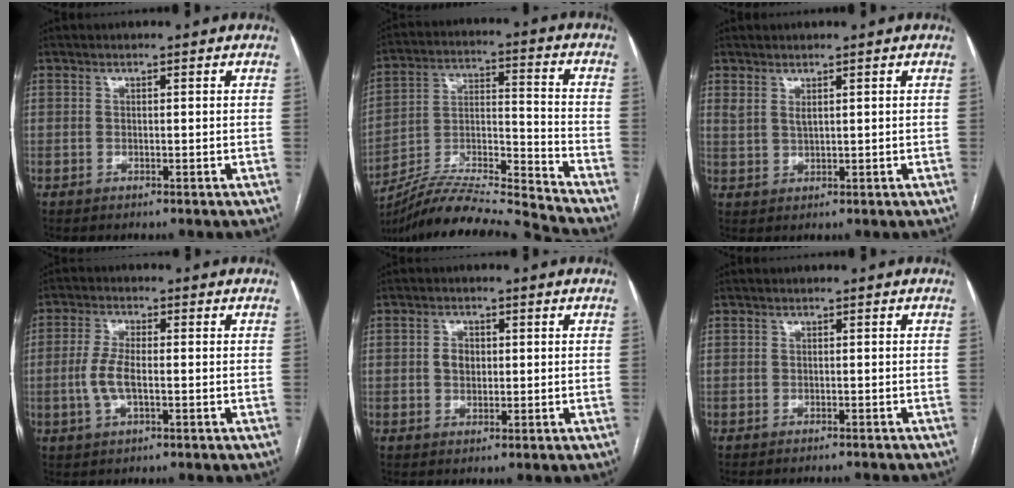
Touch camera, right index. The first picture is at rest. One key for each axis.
{"total": 18.5, "fx": -17.5, "fy": -1.5, "fz": 5.8, "tx": -0.117, "ty": 0.013, "tz": -0.306}
{"total": 2.0, "fx": 1.7, "fy": 0.5, "fz": 0.9, "tx": -0.030, "ty": 0.004, "tz": 0.039}
{"total": 4.8, "fx": -0.7, "fy": 1.5, "fz": 4.4, "tx": -0.107, "ty": 0.001, "tz": -0.015}
{"total": 2.7, "fx": 0.2, "fy": 2.1, "fz": 1.7, "tx": -0.029, "ty": 0.008, "tz": 0.006}
{"total": 3.9, "fx": -3.7, "fy": 1.1, "fz": 0.6, "tx": 0.000, "ty": -0.008, "tz": -0.043}